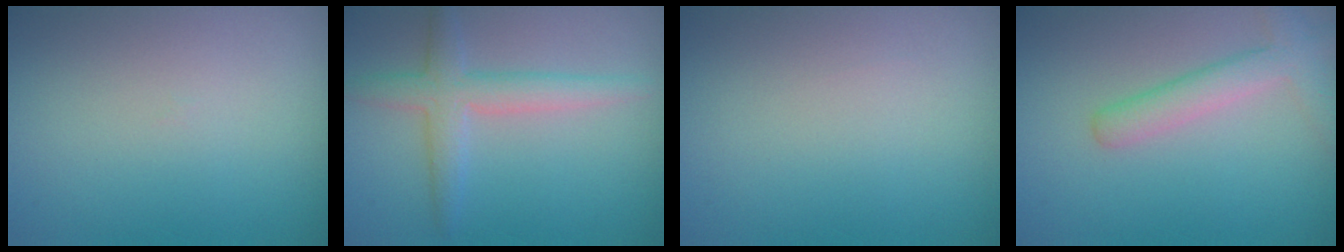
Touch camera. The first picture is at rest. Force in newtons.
{"total": 3.3, "press": 3.3, "slide": 0.2}
{"total": 0.0}
{"total": 3.0, "press": 3.0, "slide": 0.2}